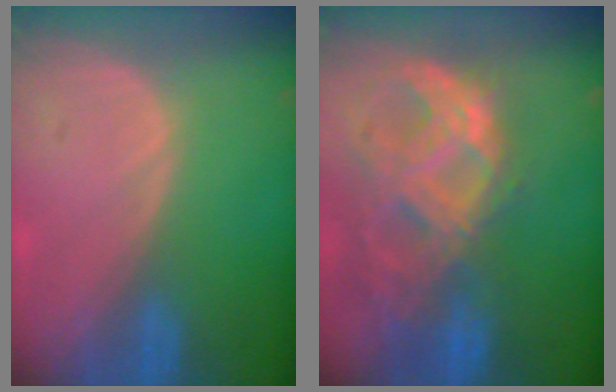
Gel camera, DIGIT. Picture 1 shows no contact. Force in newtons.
{"total": 11.3, "press": 9.5, "slide": 6.0}